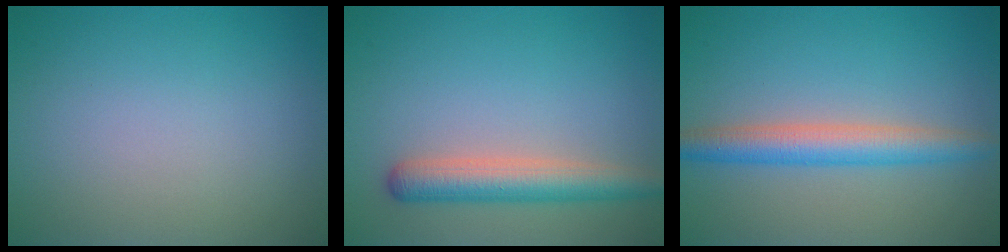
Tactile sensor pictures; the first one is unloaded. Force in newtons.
{"total": 4.2, "press": 4.2, "slide": 0.3}
{"total": 4.0, "press": 4.0, "slide": 0.2}